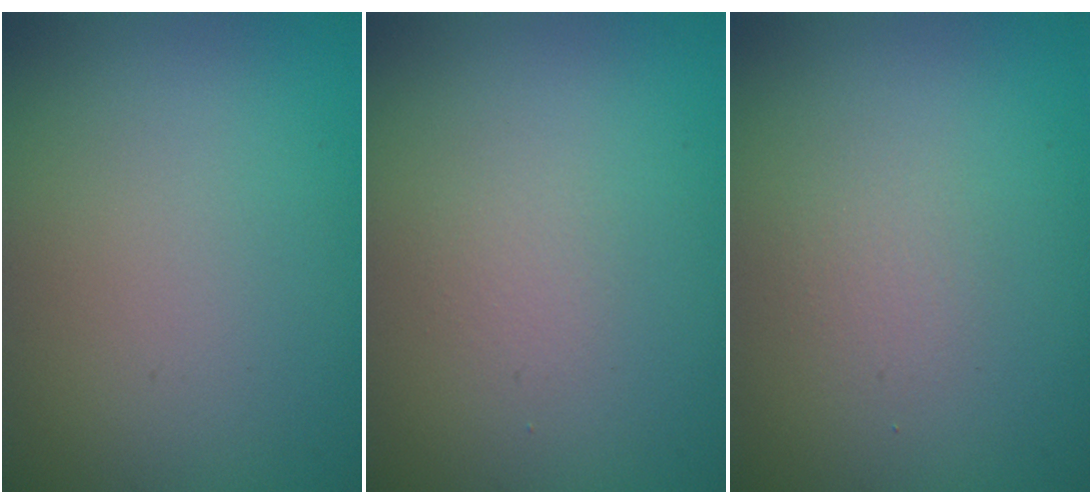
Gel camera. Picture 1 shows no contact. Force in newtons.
{"total": 0.7, "press": 0.7, "slide": 0.0}
{"total": 1.0, "press": 1.0, "slide": 0.1}